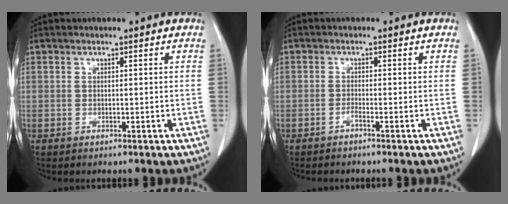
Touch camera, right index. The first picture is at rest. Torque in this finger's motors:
{"motor_torque": [0.11, -0.08, -0.01, -0.01]}